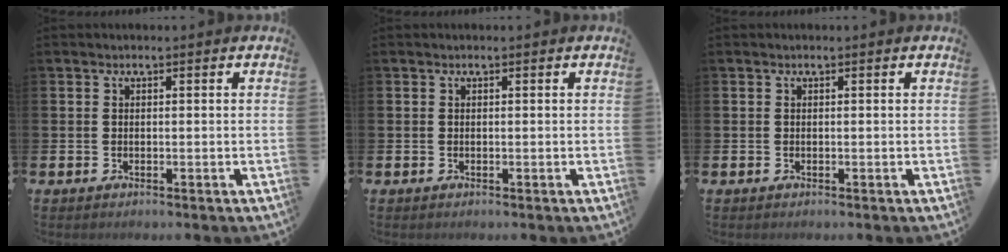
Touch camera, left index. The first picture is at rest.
{"total": 0.0}
{"total": 0.0}